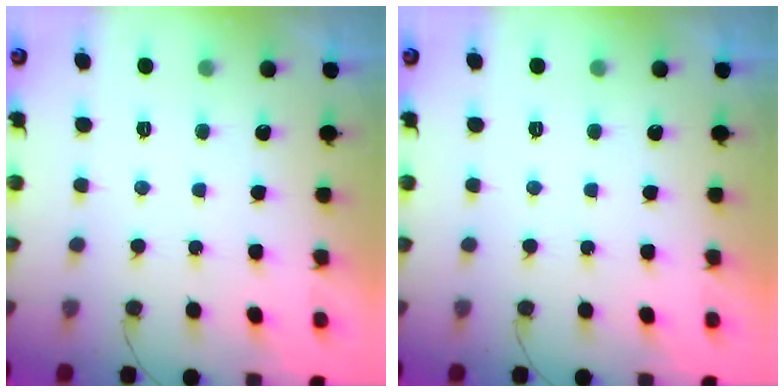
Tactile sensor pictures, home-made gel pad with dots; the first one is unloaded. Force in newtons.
{"total": 0.0}